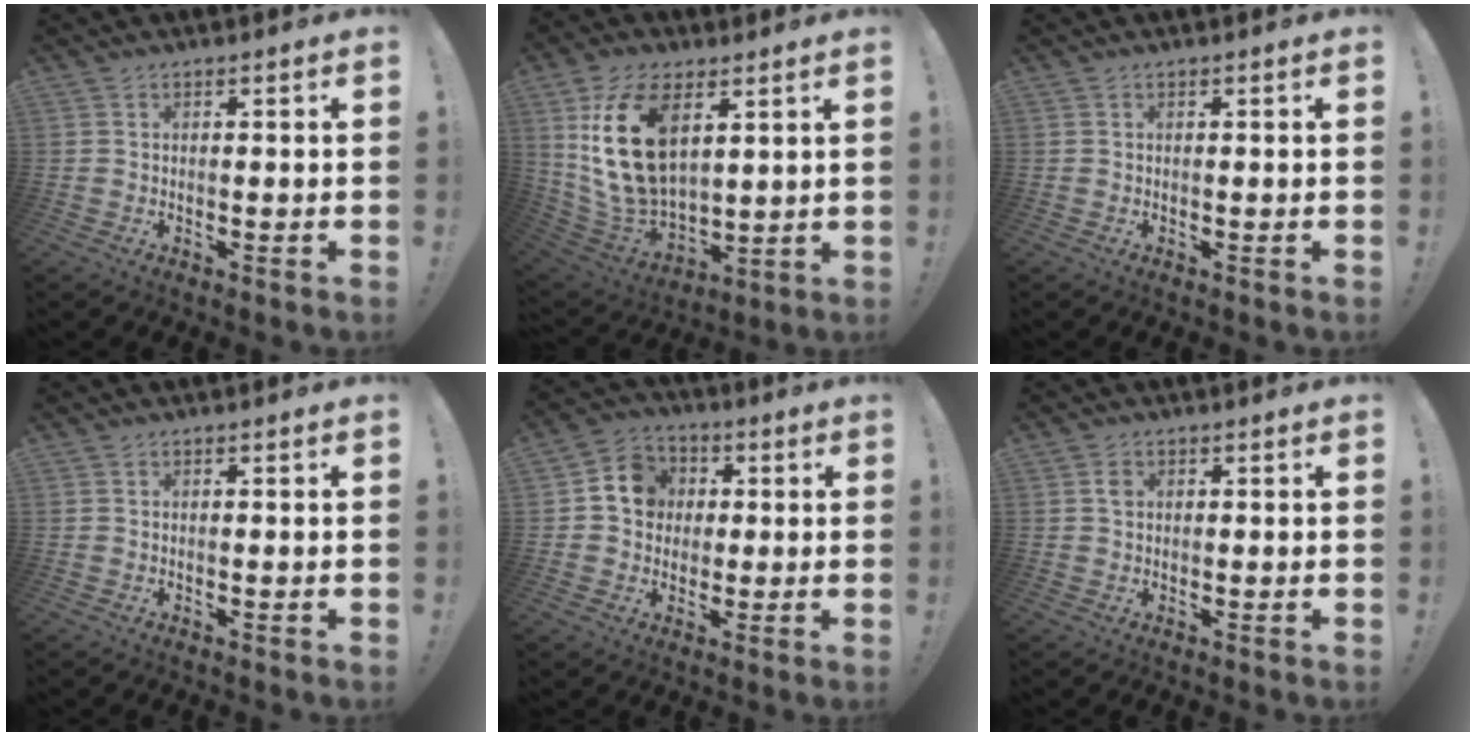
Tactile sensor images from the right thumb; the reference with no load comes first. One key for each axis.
{"total": 20.5, "fx": 7.7, "fy": 12.3, "fz": 14.4, "tx": -0.300, "ty": -0.033, "tz": 0.137}
{"total": 0.0}
{"total": 0.0}
{"total": 9.8, "fx": 1.7, "fy": 8.9, "fz": 3.6, "tx": -0.052, "ty": 0.007, "tz": 0.037}
{"total": 1.5, "fx": 0.3, "fy": 1.3, "fz": 0.7, "tx": -0.005, "ty": 0.000, "tz": 0.003}